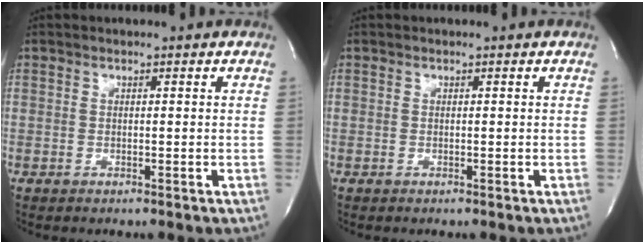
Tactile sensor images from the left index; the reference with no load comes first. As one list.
[{"total": 0.0}]